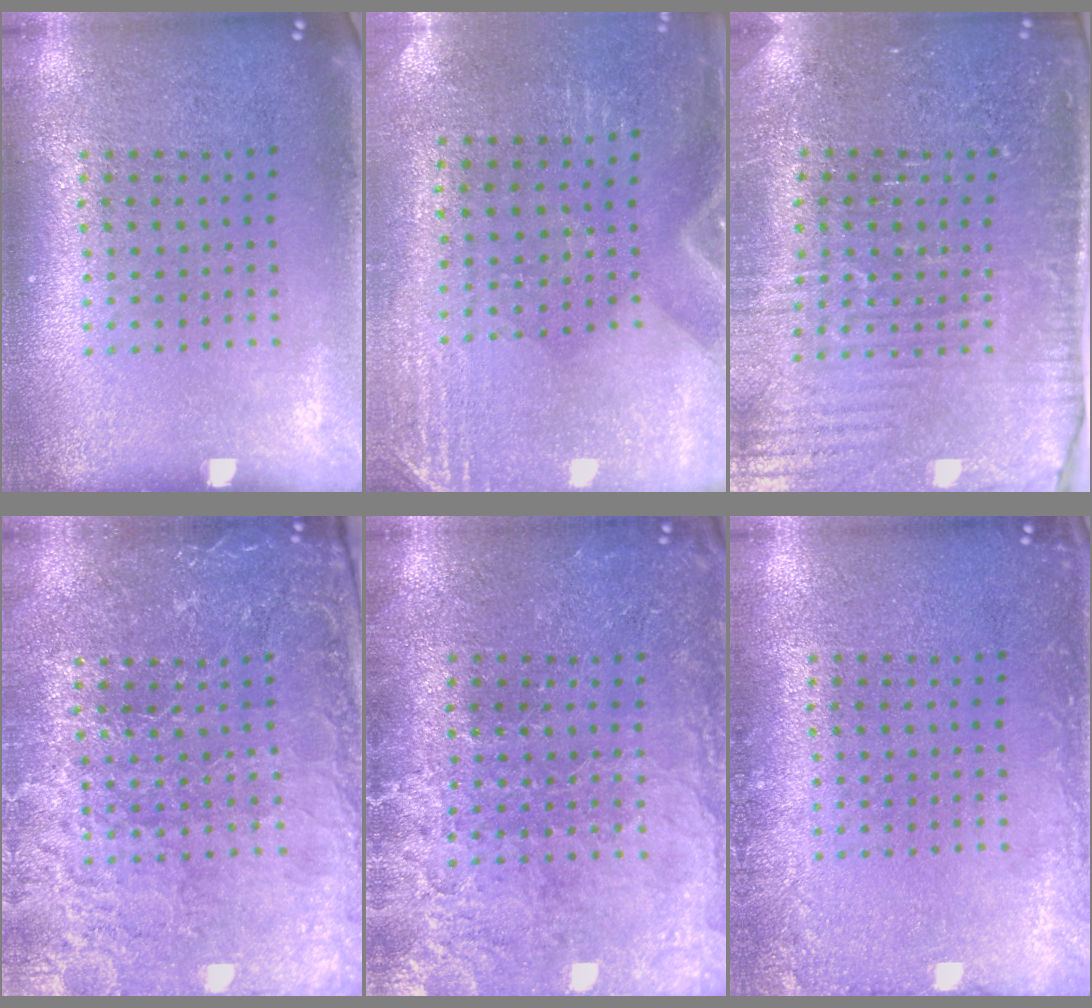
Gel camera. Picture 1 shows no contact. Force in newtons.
{"total": 2.8, "press": 2.5, "slide": 1.3}
{"total": 3.5, "press": 3.4, "slide": 0.5}
{"total": 3.7, "press": 3.6, "slide": 1.0}
{"total": 3.3, "press": 3.1, "slide": 1.1}
{"total": 1.6, "press": 1.6, "slide": 0.3}